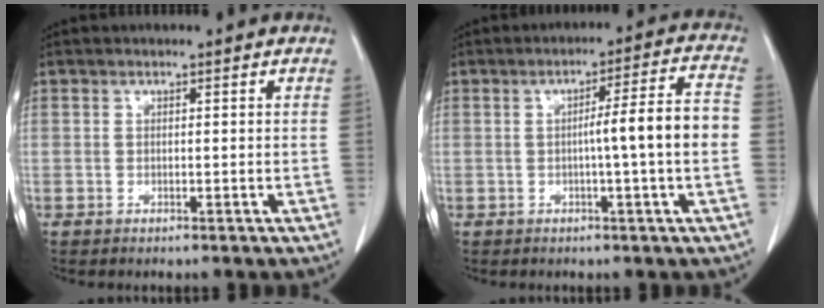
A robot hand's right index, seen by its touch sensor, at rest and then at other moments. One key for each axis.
{"total": 8.2, "fx": -0.9, "fy": -0.7, "fz": 8.1, "tx": -0.114, "ty": 0.014, "tz": -0.014}